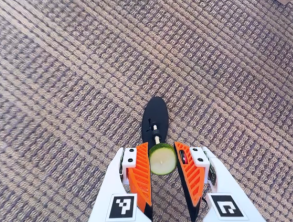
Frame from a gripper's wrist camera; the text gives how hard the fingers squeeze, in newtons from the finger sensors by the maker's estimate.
{"total": 10.0, "left": 10.7, "right": 9.4}